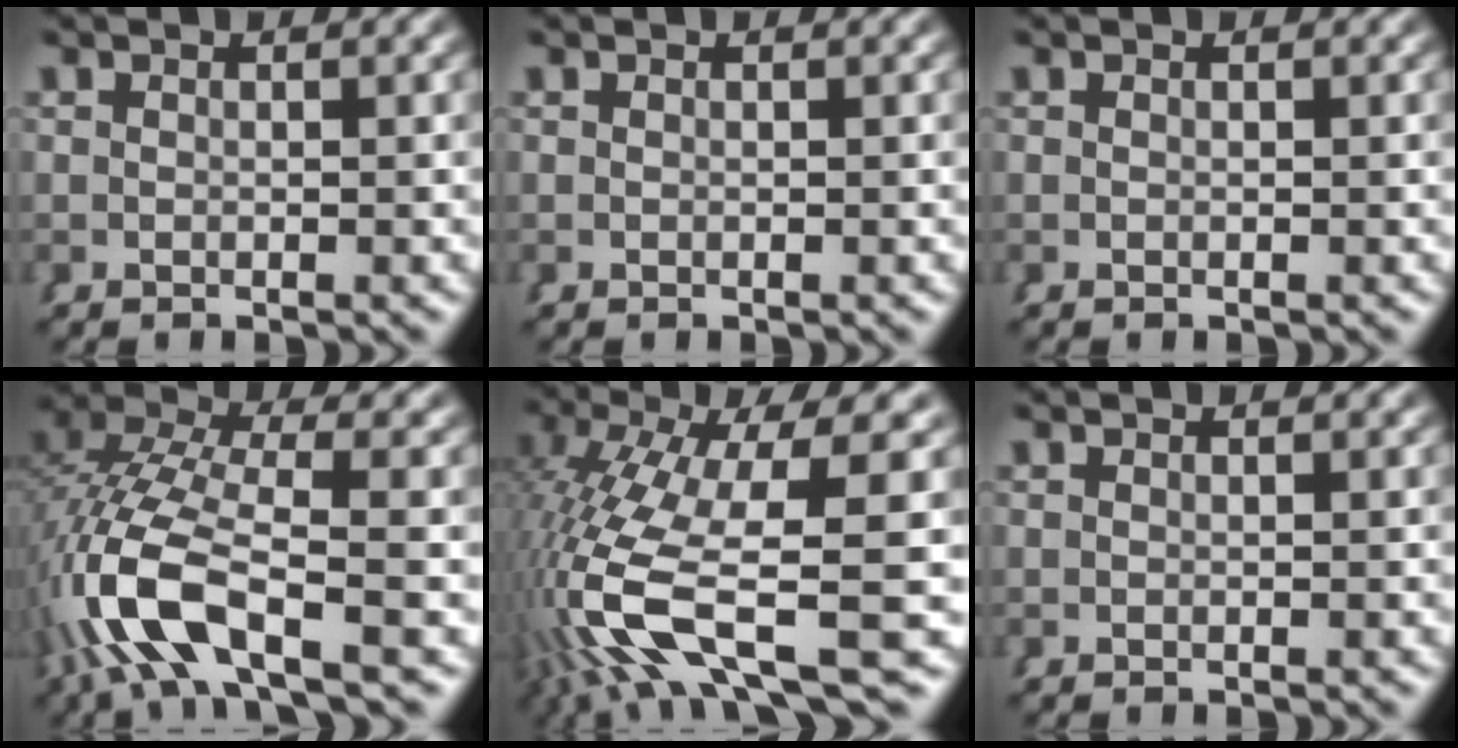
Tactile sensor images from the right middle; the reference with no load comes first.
{"total": 0.0}
{"total": 0.0}
{"total": 7.7, "force": [-1.1, 4.0, 6.5], "torque": [-0.171, -0.018, -0.012]}
{"total": 10.2, "force": [-2.6, 3.6, 9.2], "torque": [-0.192, -0.033, -0.016]}
{"total": 0.0}